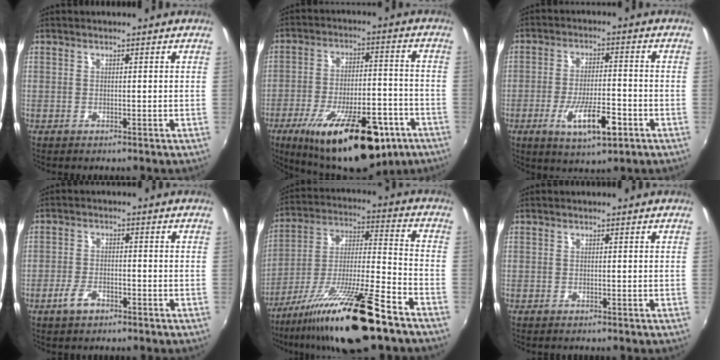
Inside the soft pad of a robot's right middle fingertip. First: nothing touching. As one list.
[{"total": 23.3, "force": [-13.7, 8.6, 16.8], "torque": [-0.279, -0.030, -0.196]}, {"total": 9.9, "force": [-4.4, 2.8, 8.5], "torque": [-0.162, -0.016, -0.070]}, {"total": 4.0, "force": [-2.6, 1.8, 2.5], "torque": [-0.060, -0.002, -0.047]}, {"total": 21.0, "force": [-14.3, 2.7, 15.1], "torque": [-0.269, -0.025, -0.247]}, {"total": 0.0}]